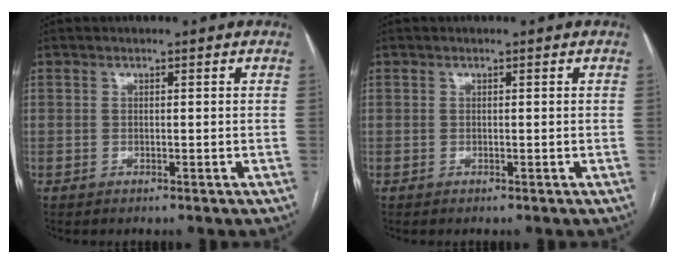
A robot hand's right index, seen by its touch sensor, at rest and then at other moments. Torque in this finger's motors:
{"motor_torque": [0.00, 0.00, 0.00, 0.00]}